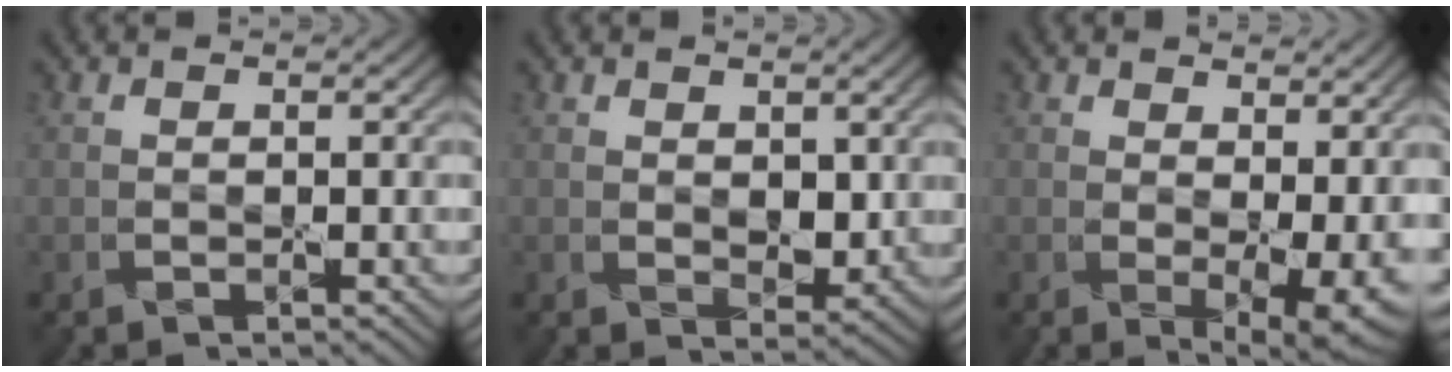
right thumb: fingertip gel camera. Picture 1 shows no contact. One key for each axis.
{"total": 2.9, "fx": 0.9, "fy": 1.8, "fz": 2.1, "tx": -0.043, "ty": -0.011, "tz": 0.022}
{"total": 6.6, "fx": 1.0, "fy": 2.9, "fz": 5.9, "tx": -0.087, "ty": -0.017, "tz": 0.030}